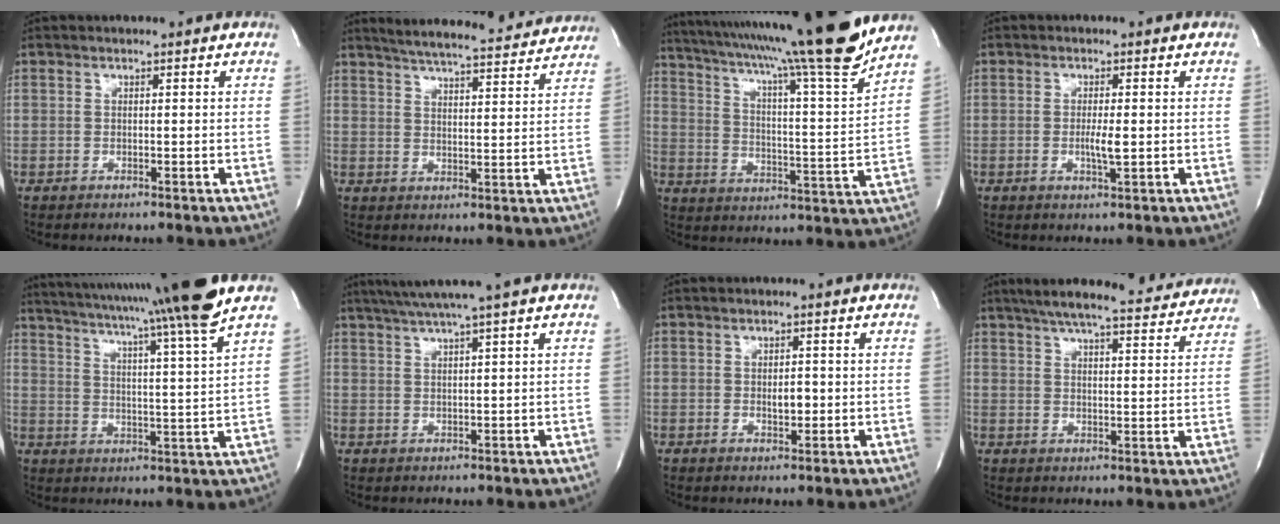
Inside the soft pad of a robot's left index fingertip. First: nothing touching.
{"total": 18.6, "force": [17.5, 1.6, 6.1], "torque": [-0.099, -0.010, 0.224]}
{"total": 23.1, "force": [19.4, -1.8, 12.5], "torque": [-0.210, -0.043, 0.276]}
{"total": 2.7, "force": [-0.4, 0.3, 2.7], "torque": [-0.054, -0.006, -0.006]}
{"total": 20.1, "force": [16.6, -2.9, 10.9], "torque": [-0.187, -0.043, 0.230]}
{"total": 6.8, "force": [5.1, -1.6, 4.2], "torque": [-0.070, 0.019, 0.082]}
{"total": 2.2, "force": [-0.2, 1.0, 1.9], "torque": [-0.033, -0.002, -0.001]}
{"total": 19.4, "force": [17.6, 2.5, 7.9], "torque": [-0.126, 0.001, 0.225]}